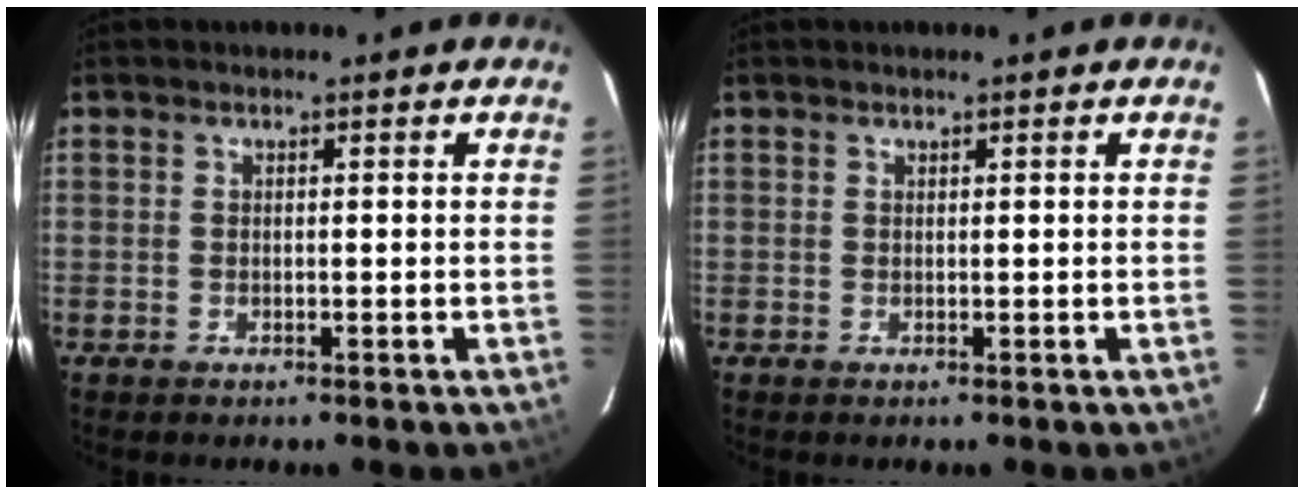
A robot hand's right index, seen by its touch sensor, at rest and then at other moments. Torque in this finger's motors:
{"motor_torque": [-0.14, -0.10, -0.03, 0.00]}